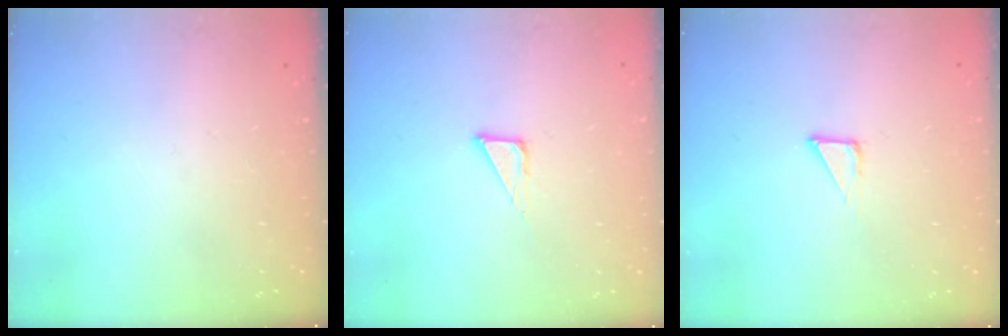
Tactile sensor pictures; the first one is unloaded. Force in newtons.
{"total": 3.6, "press": 3.6, "slide": 0.3}
{"total": 3.5, "press": 3.5, "slide": 0.2}